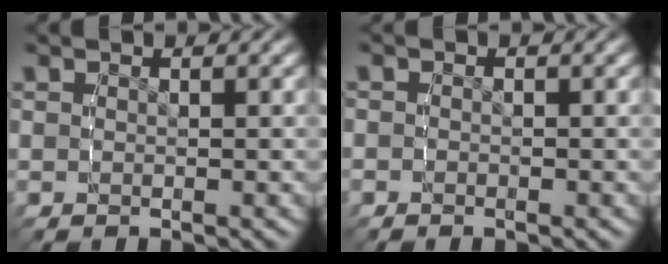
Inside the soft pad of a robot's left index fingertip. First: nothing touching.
{"total": 0.9, "force": [-0.9, 0.2, 0.0], "torque": [-0.001, -0.003, -0.018]}